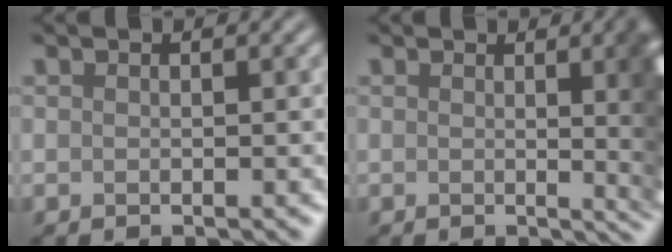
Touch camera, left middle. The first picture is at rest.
{"total": 8.3, "force": [0.5, 3.2, 7.7], "torque": [-0.037, 0.012, -0.002]}